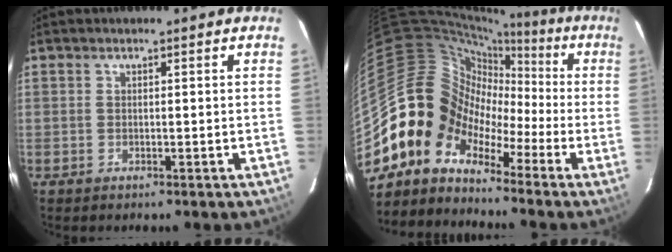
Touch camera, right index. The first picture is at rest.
{"total": 11.3, "force": [-5.0, 9.9, 2.0], "torque": [-0.049, 0.029, -0.124]}